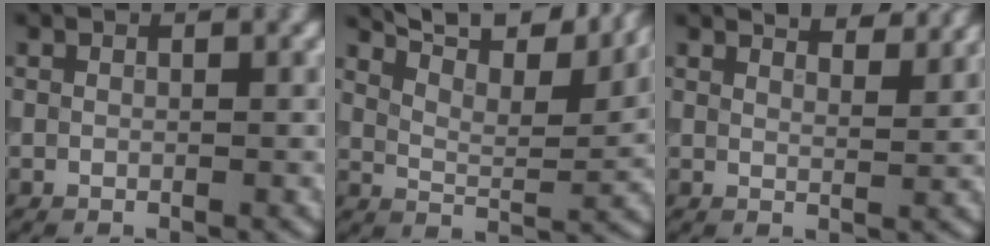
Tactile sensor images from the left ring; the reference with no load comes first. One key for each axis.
{"total": 12.1, "fx": 10.1, "fy": 2.6, "fz": 6.2, "tx": -0.105, "ty": 0.019, "tz": 0.134}
{"total": 5.1, "fx": 4.3, "fy": 1.2, "fz": 2.3, "tx": -0.020, "ty": 0.019, "tz": 0.034}